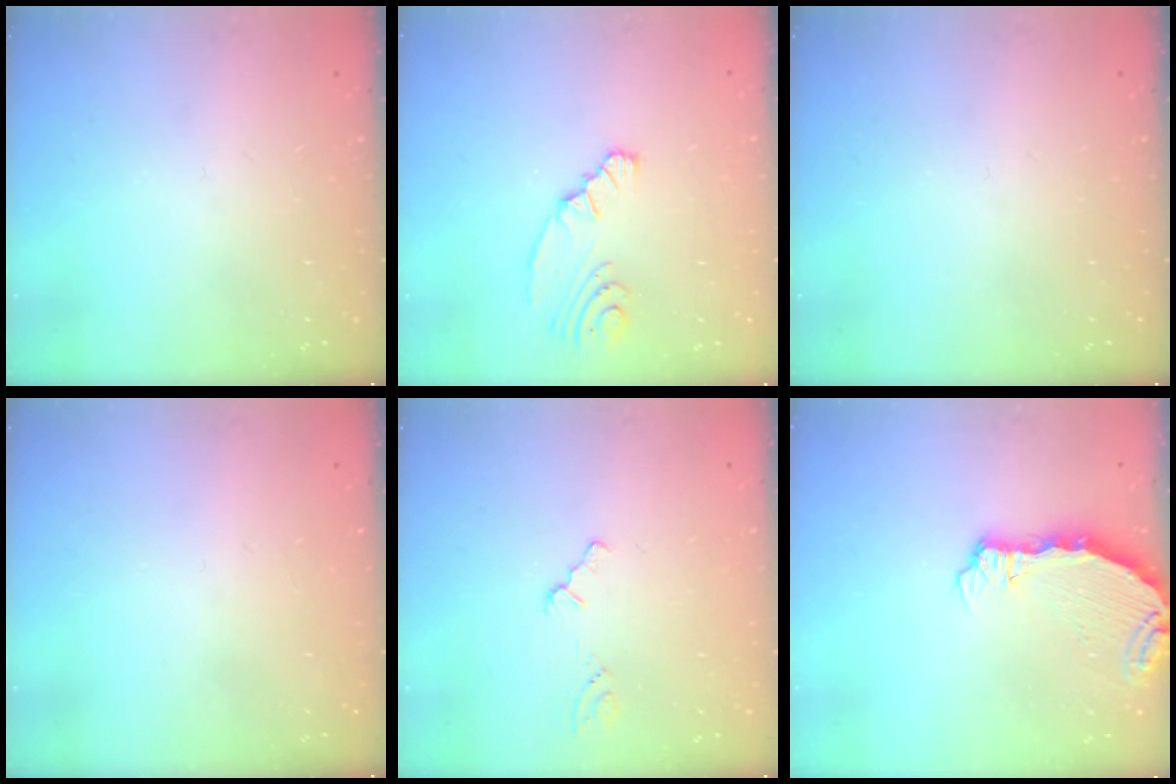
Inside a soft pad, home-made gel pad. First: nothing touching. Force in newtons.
{"total": 5.7, "press": 3.8, "slide": 4.3}
{"total": 0.0}
{"total": 0.0}
{"total": 0.0}
{"total": 7.6, "press": 5.6, "slide": 5.1}